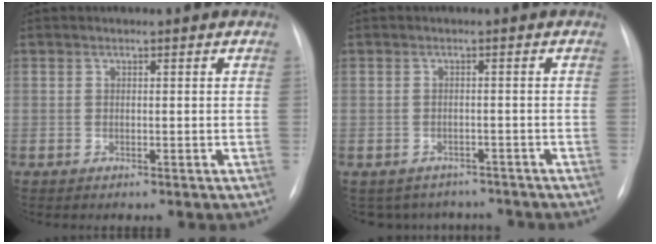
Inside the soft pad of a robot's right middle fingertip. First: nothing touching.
{"total": 7.2, "force": [-6.4, 3.3, 0.4], "torque": [0.000, 0.016, -0.074]}